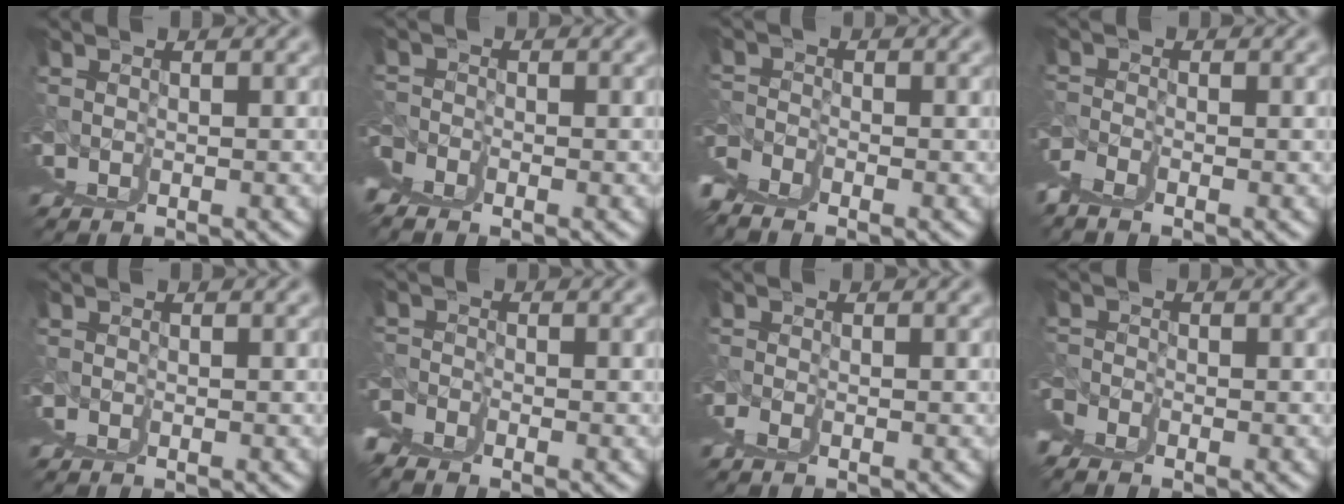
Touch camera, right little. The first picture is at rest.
{"total": 2.8, "force": [1.7, -2.2, -0.4], "torque": [0.020, 0.014, 0.029]}
{"total": 2.9, "force": [2.1, -2.0, 0.5], "torque": [0.003, 0.013, 0.037]}
{"total": 2.5, "force": [1.1, -2.2, 0.1], "torque": [0.009, 0.009, 0.025]}
{"total": 0.5, "force": [-0.1, -0.5, -0.1], "torque": [0.005, 0.001, 0.001]}
{"total": 2.8, "force": [1.5, -2.4, -0.2], "torque": [0.016, 0.011, 0.028]}
{"total": 1.6, "force": [-0.3, -1.5, -0.2], "torque": [0.007, -0.001, 0.004]}
{"total": 2.7, "force": [1.5, -2.2, -0.4], "torque": [0.020, 0.014, 0.027]}